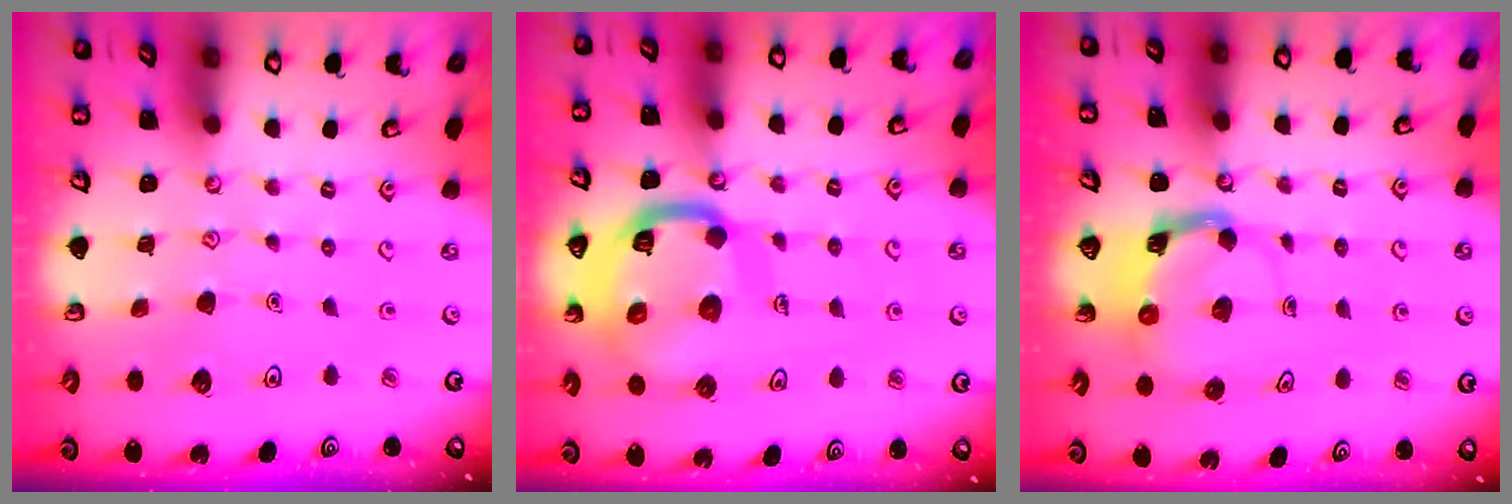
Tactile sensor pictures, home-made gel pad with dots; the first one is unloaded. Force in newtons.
{"total": 18.2, "press": 18.1, "slide": 2.0}
{"total": 4.0, "press": 3.9, "slide": 0.6}